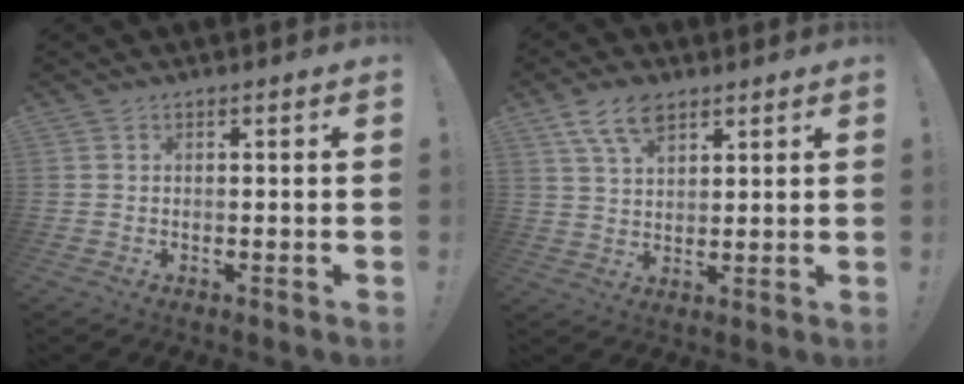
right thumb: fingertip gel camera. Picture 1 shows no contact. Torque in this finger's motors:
{"motor_torque": [0.00, 2.02, 0.12, 0.21, 0.05]}